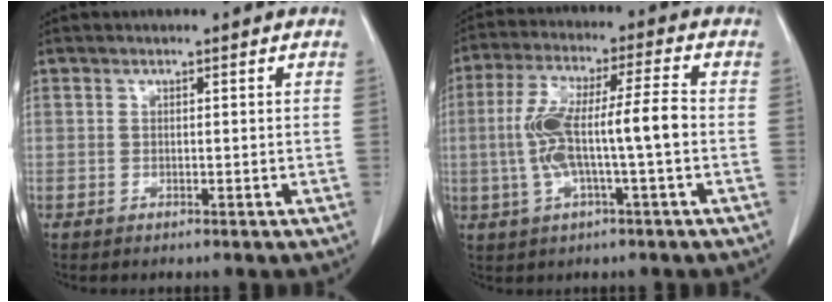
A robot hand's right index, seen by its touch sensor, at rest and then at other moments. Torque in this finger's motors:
{"motor_torque": [0.68, -0.28, 0.33, 0.21]}